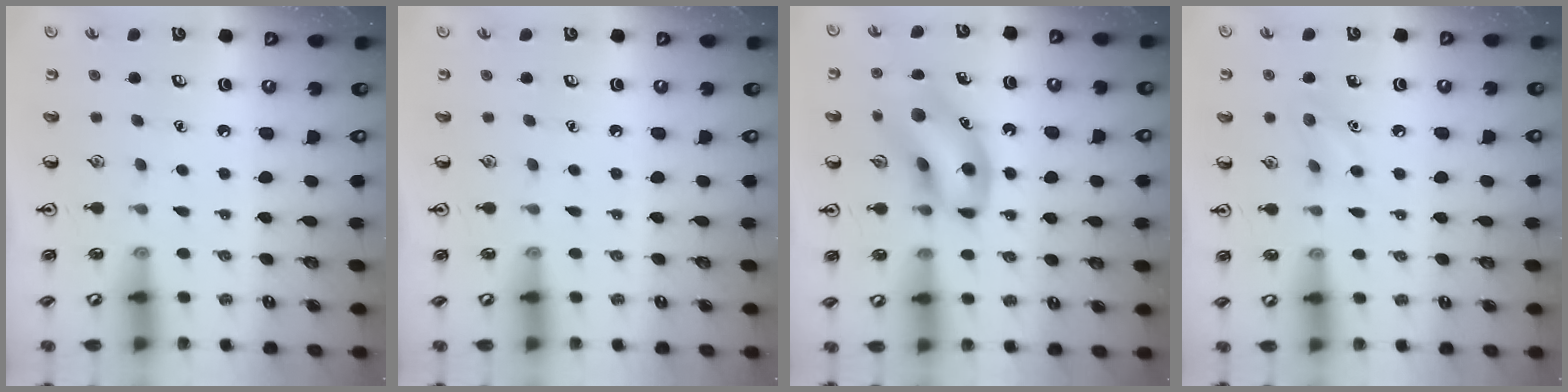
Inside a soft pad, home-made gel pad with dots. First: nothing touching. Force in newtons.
{"total": 0.0}
{"total": 15.2, "press": 14.9, "slide": 2.7}
{"total": 7.4, "press": 7.1, "slide": 2.1}